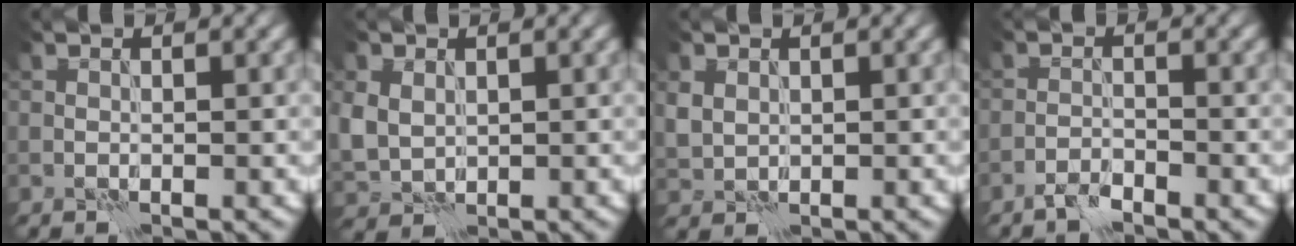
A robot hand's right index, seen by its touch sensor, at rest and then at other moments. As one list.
[{"total": 3.3, "force": [0.7, 2.7, 1.8], "torque": [-0.050, -0.001, 0.016]}, {"total": 1.6, "force": [0.7, 1.3, 0.6], "torque": [-0.019, -0.001, 0.018]}, {"total": 1.5, "force": [-1.4, 0.3, 0.6], "torque": [-0.013, 0.005, -0.031]}]